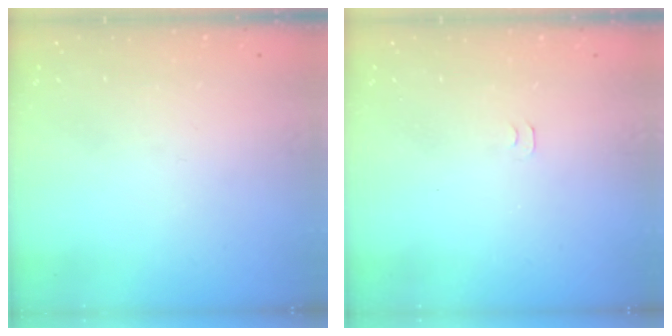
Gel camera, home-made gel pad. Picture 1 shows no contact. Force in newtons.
{"total": 4.0, "press": 4.0, "slide": 0.6}